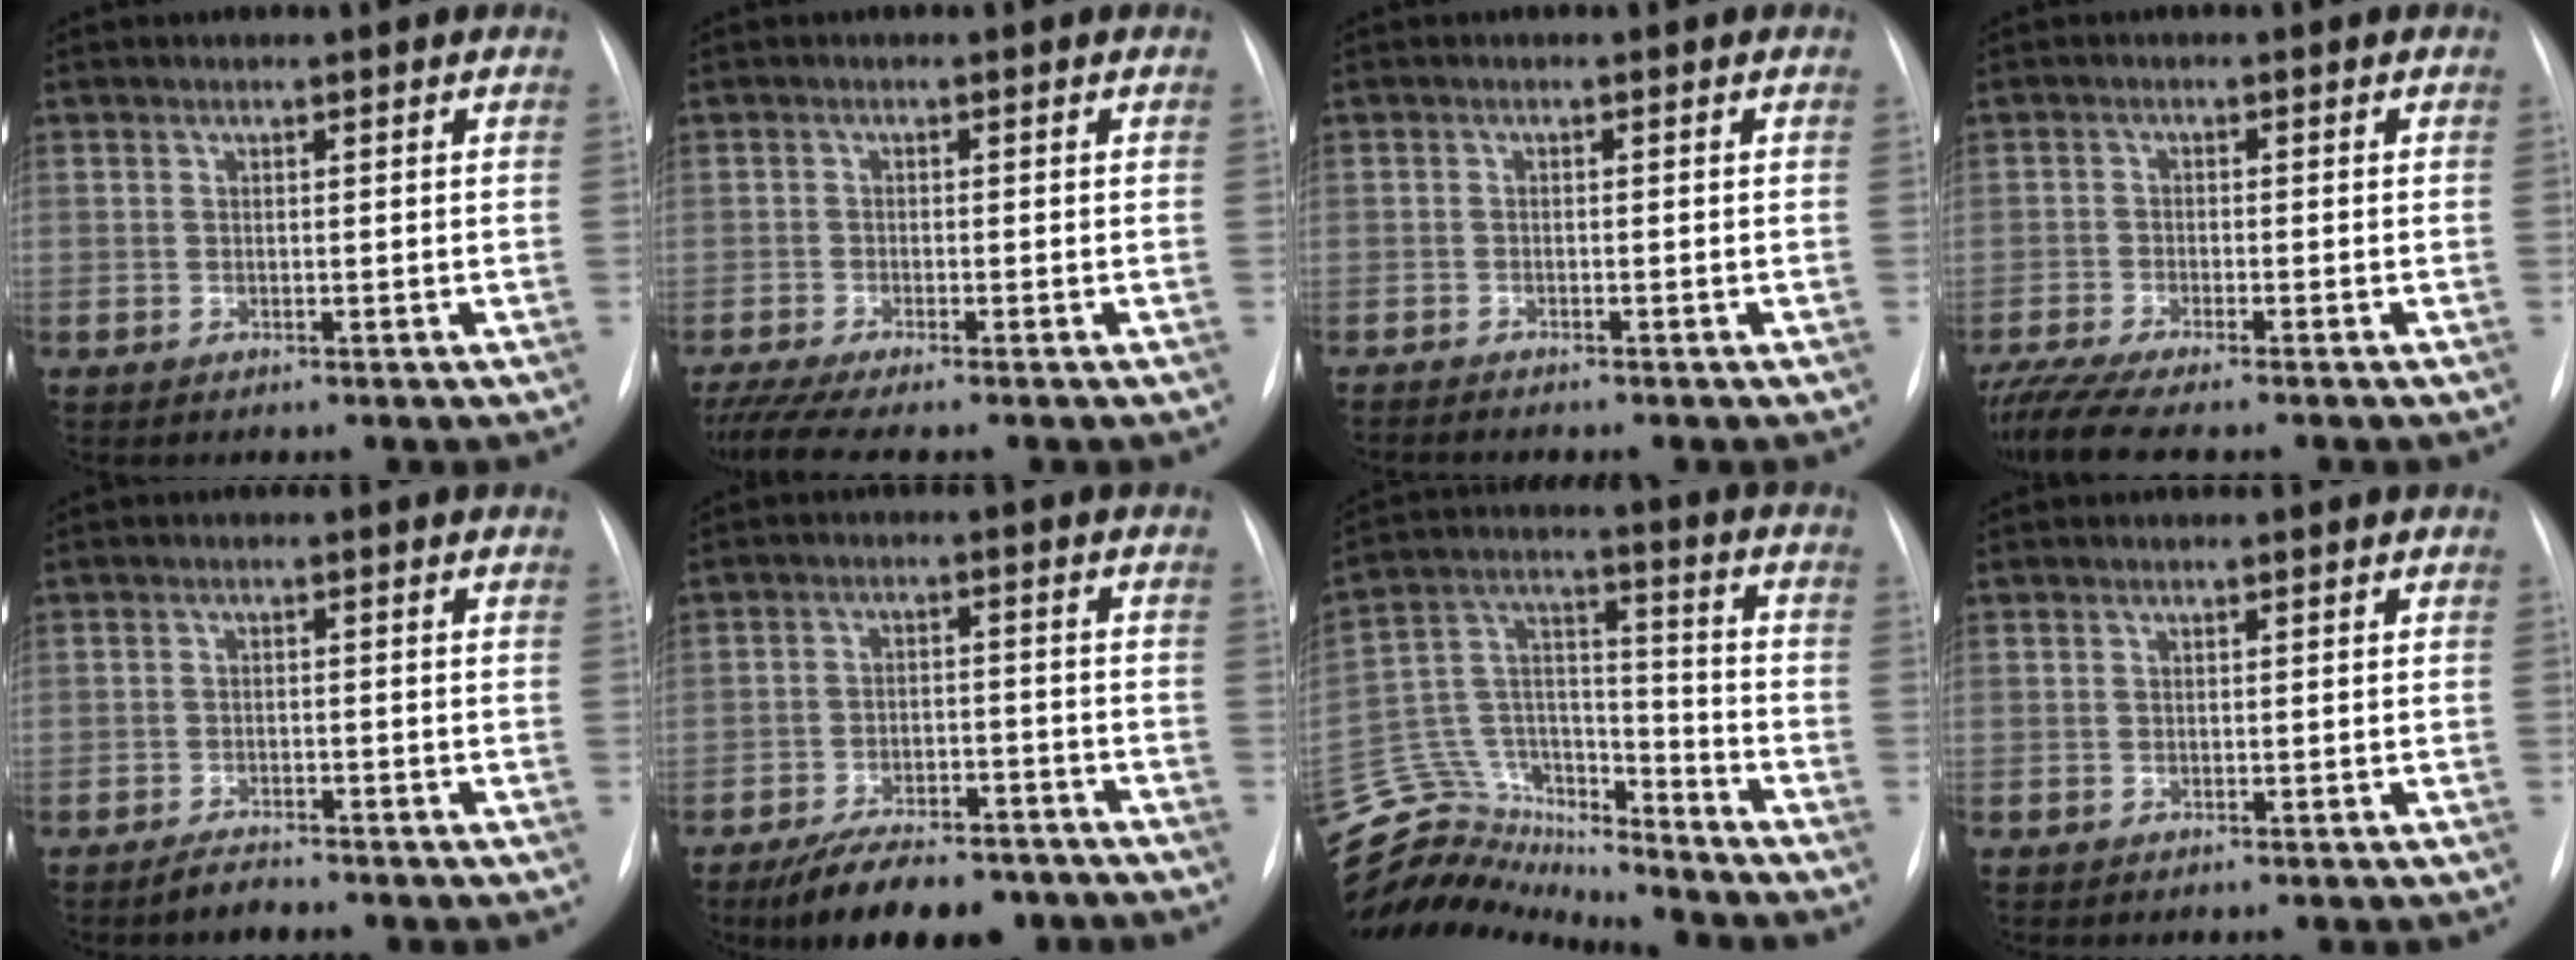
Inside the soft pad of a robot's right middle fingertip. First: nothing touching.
{"total": 6.3, "force": [-5.2, -0.3, 3.5], "torque": [-0.066, -0.017, -0.086]}
{"total": 3.3, "force": [-3.0, 0.1, 1.4], "torque": [-0.018, -0.005, -0.042]}
{"total": 7.2, "force": [-6.2, -0.3, 3.7], "torque": [-0.068, -0.020, -0.102]}
{"total": 2.3, "force": [-2.1, 0.5, 0.7], "torque": [-0.024, -0.005, -0.032]}
{"total": 11.9, "force": [-9.3, 4.5, 5.9], "torque": [-0.086, 0.001, -0.142]}
{"total": 20.8, "force": [-19.5, 6.0, 4.0], "torque": [-0.099, 0.060, -0.319]}
{"total": 0.0}